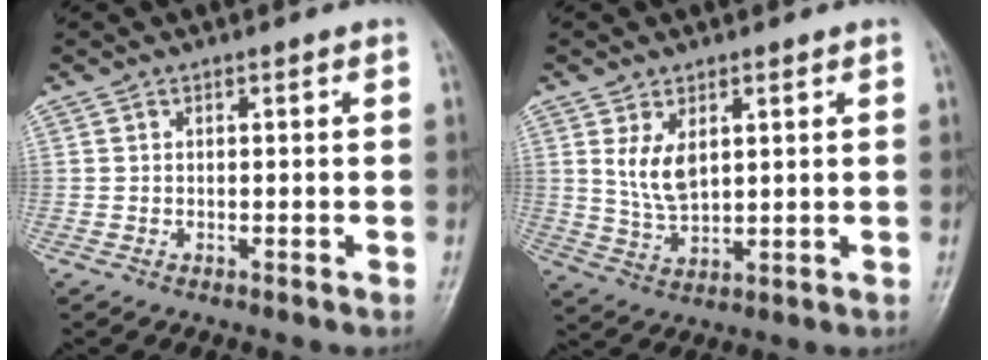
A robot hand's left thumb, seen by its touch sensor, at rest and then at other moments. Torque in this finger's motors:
{"motor_torque": [-0.14, 0.30, 0.60, -0.23, 0.09]}